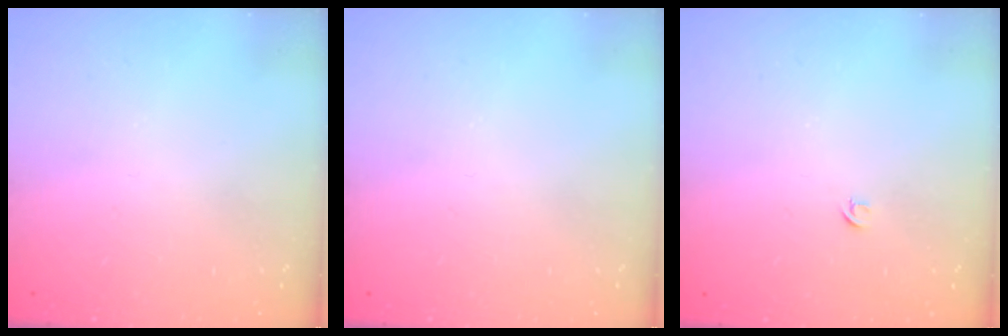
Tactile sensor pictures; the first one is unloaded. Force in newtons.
{"total": 0.0}
{"total": 2.7, "press": 2.6, "slide": 0.6}